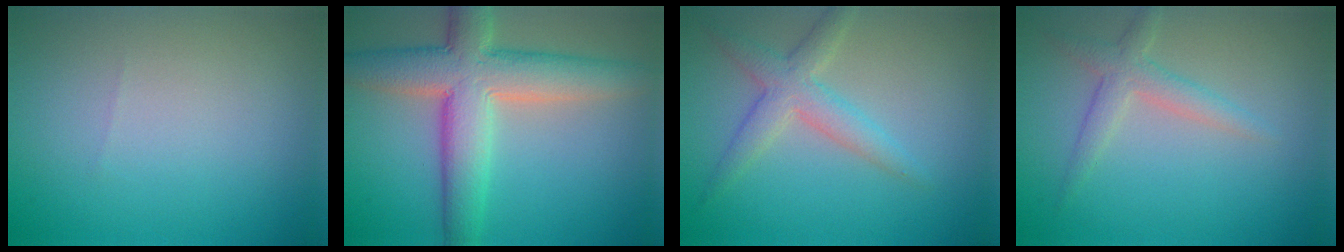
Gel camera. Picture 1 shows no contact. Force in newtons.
{"total": 8.3, "press": 8.3, "slide": 0.8}
{"total": 3.4, "press": 3.4, "slide": 0.0}
{"total": 2.4, "press": 2.4, "slide": 0.1}